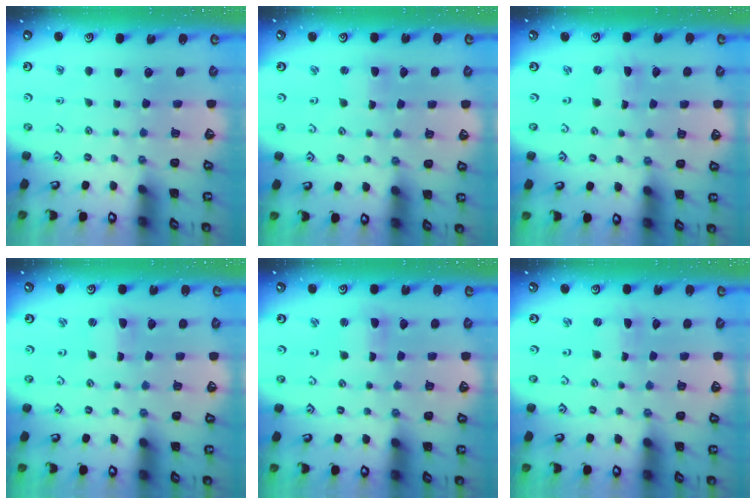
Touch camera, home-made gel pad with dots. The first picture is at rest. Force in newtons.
{"total": 2.9, "press": 2.8, "slide": 0.4}
{"total": 0.0}
{"total": 0.9, "press": 0.9, "slide": 0.2}
{"total": 2.2, "press": 2.2, "slide": 0.3}
{"total": 0.0}